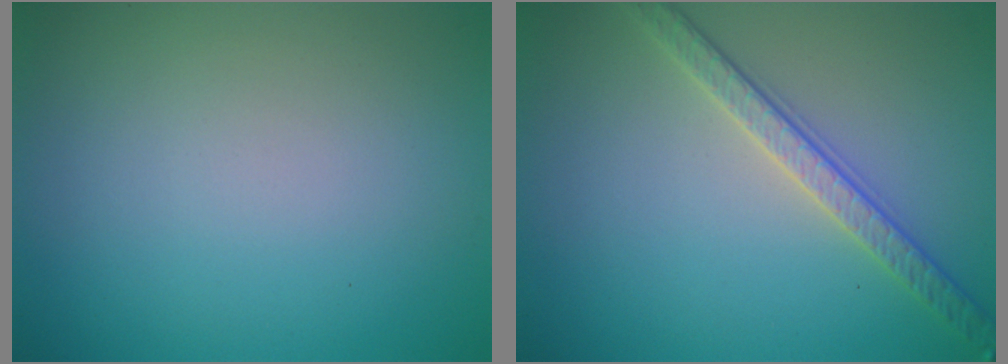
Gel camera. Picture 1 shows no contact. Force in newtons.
{"total": 3.4, "press": 3.0, "slide": 1.7}